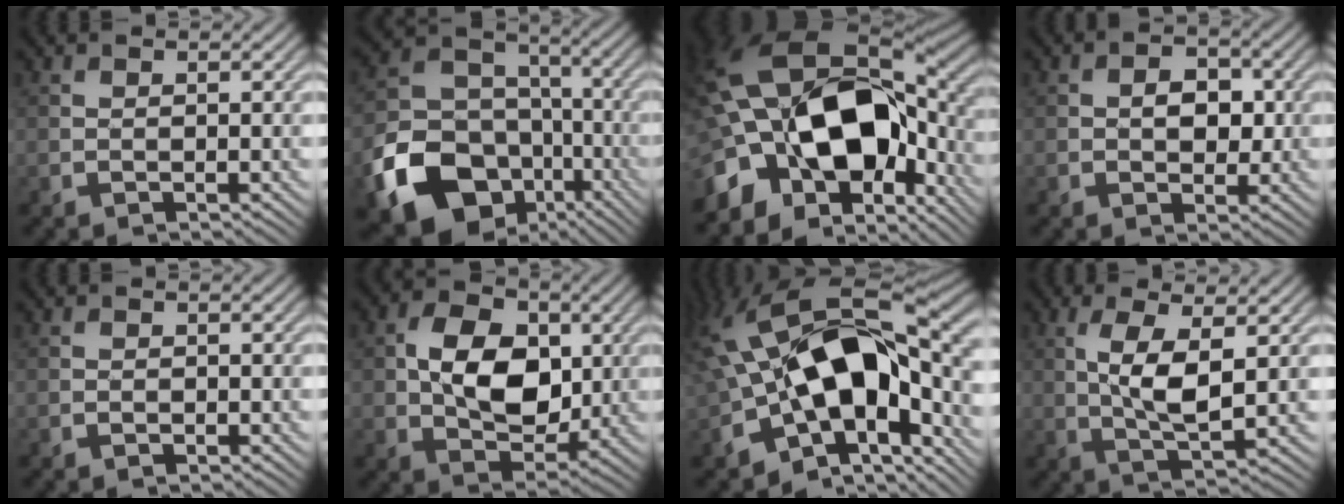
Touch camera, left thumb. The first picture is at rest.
{"total": 18.1, "force": [-8.1, 13.5, 8.8], "torque": [-0.215, -0.047, -0.136]}
{"total": 18.9, "force": [-2.8, 11.9, 14.4], "torque": [-0.290, -0.014, -0.044]}
{"total": 3.6, "force": [-0.1, 2.6, 2.5], "torque": [-0.041, -0.002, -0.007]}
{"total": 0.5, "force": [-0.3, 0.3, 0.3], "torque": [-0.002, -0.001, -0.004]}
{"total": 9.9, "force": [1.0, 6.9, 7.1], "torque": [-0.138, 0.001, 0.014]}
{"total": 19.0, "force": [-1.0, 11.0, 15.5], "torque": [-0.267, 0.012, -0.022]}
{"total": 6.9, "force": [1.3, 2.1, 6.4], "torque": [-0.135, -0.003, 0.025]}